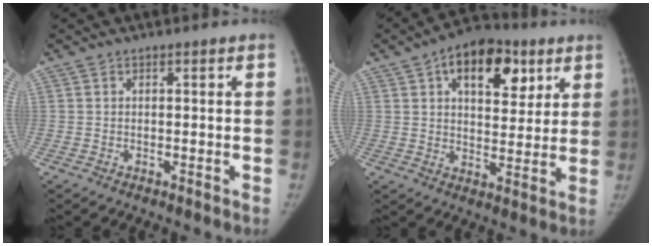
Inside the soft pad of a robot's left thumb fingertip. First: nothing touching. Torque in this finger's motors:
{"motor_torque": [0.32, 0.10, 1.17, -0.79, 0.06]}